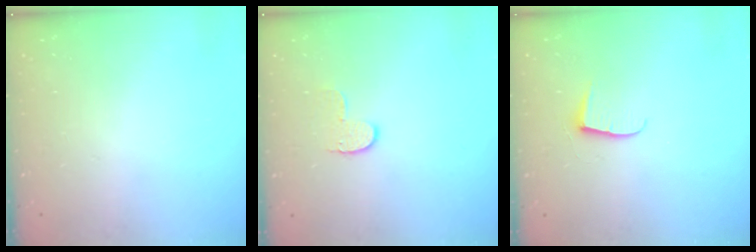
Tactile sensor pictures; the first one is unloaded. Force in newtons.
{"total": 5.2, "press": 5.1, "slide": 0.6}
{"total": 6.2, "press": 6.2, "slide": 0.5}